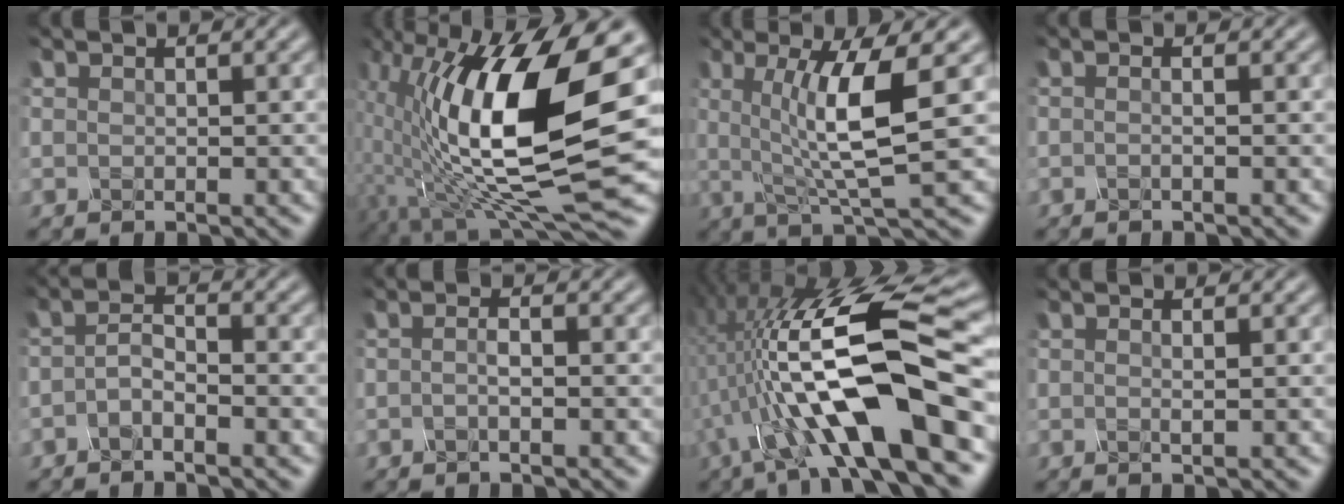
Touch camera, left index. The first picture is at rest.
{"total": 15.6, "force": [0.0, 5.5, 14.6], "torque": [-0.254, -0.013, -0.010]}
{"total": 7.0, "force": [0.2, 1.2, 6.9], "torque": [-0.109, 0.000, 0.003]}
{"total": 1.3, "force": [-0.5, 0.4, 1.1], "torque": [-0.010, 0.000, -0.022]}
{"total": 2.2, "force": [-1.6, 0.5, 1.4], "torque": [-0.027, 0.004, -0.037]}
{"total": 1.5, "force": [-0.7, 0.3, 1.3], "torque": [-0.015, 0.000, -0.020]}
{"total": 14.0, "force": [-3.6, 3.7, 13.0], "torque": [-0.216, 0.020, -0.074]}
{"total": 0.9, "force": [-0.1, 0.2, 0.9], "torque": [-0.013, 0.002, -0.008]}